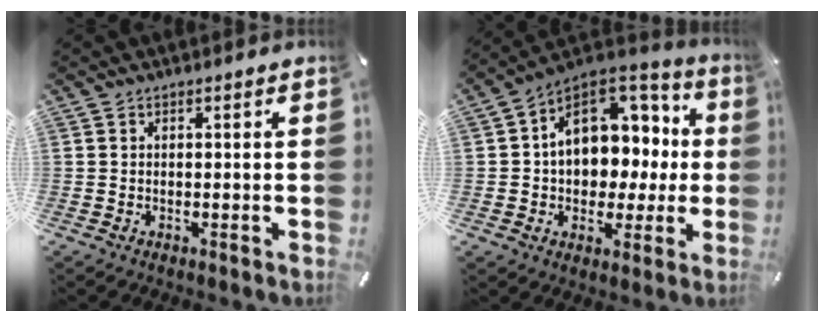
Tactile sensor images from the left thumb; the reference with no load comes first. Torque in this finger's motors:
{"motor_torque": [2.47, 2.54, 0.64, 0.03, 0.18]}